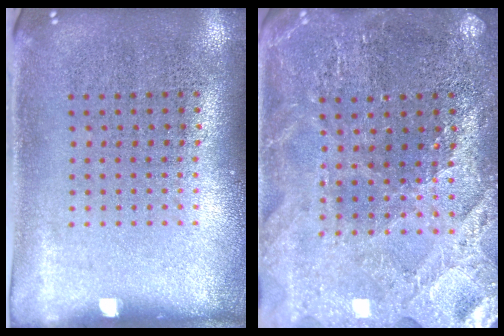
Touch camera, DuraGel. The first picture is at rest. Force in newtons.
{"total": 2.7, "press": 2.7, "slide": 0.4}